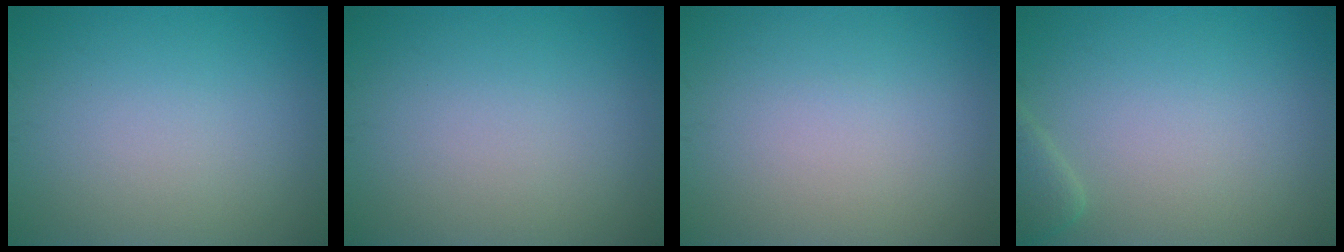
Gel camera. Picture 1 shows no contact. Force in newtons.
{"total": 0.0}
{"total": 0.0}
{"total": 1.6, "press": 1.6, "slide": 0.2}